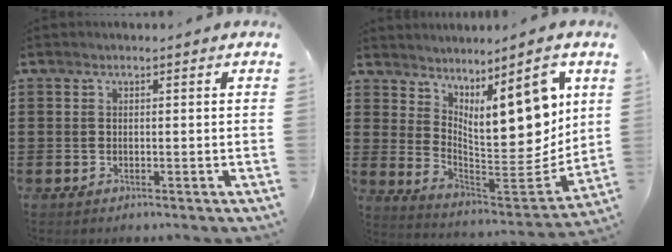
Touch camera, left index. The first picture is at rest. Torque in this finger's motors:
{"motor_torque": [2.14, 0.00, 0.55, 0.21]}